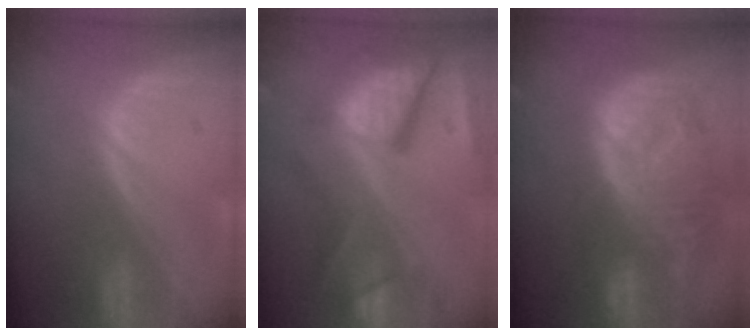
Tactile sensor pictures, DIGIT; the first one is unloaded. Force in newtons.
{"total": 12.2, "press": 10.0, "slide": 7.0}
{"total": 12.5, "press": 10.9, "slide": 6.2}